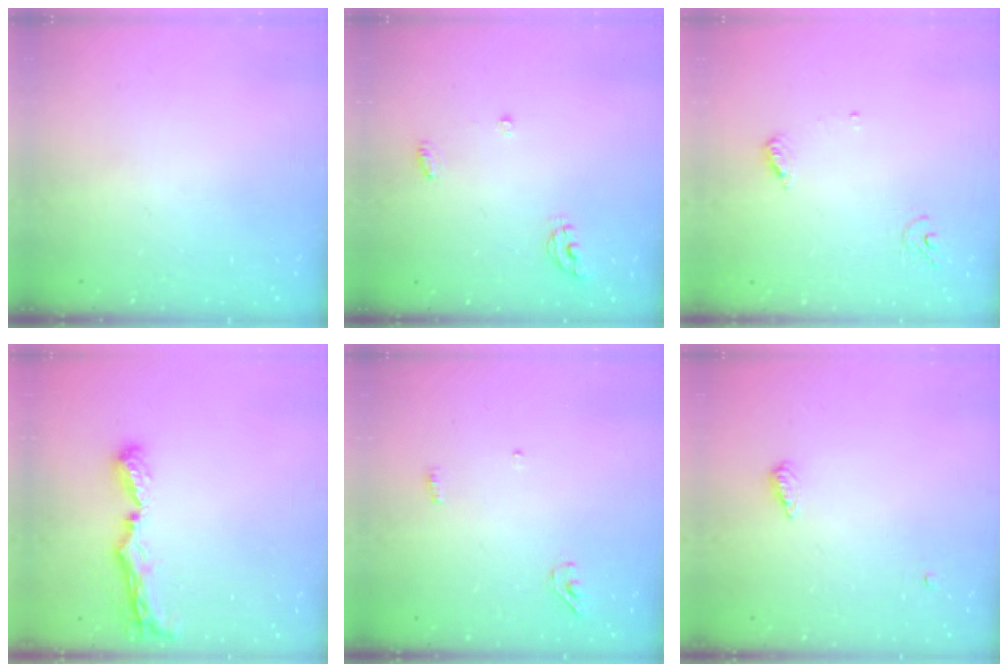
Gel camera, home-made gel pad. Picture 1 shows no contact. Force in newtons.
{"total": 4.9, "press": 4.8, "slide": 0.4}
{"total": 3.6, "press": 3.6, "slide": 0.3}
{"total": 8.6, "press": 8.5, "slide": 0.8}
{"total": 3.4, "press": 3.3, "slide": 1.0}
{"total": 5.5, "press": 5.4, "slide": 1.0}